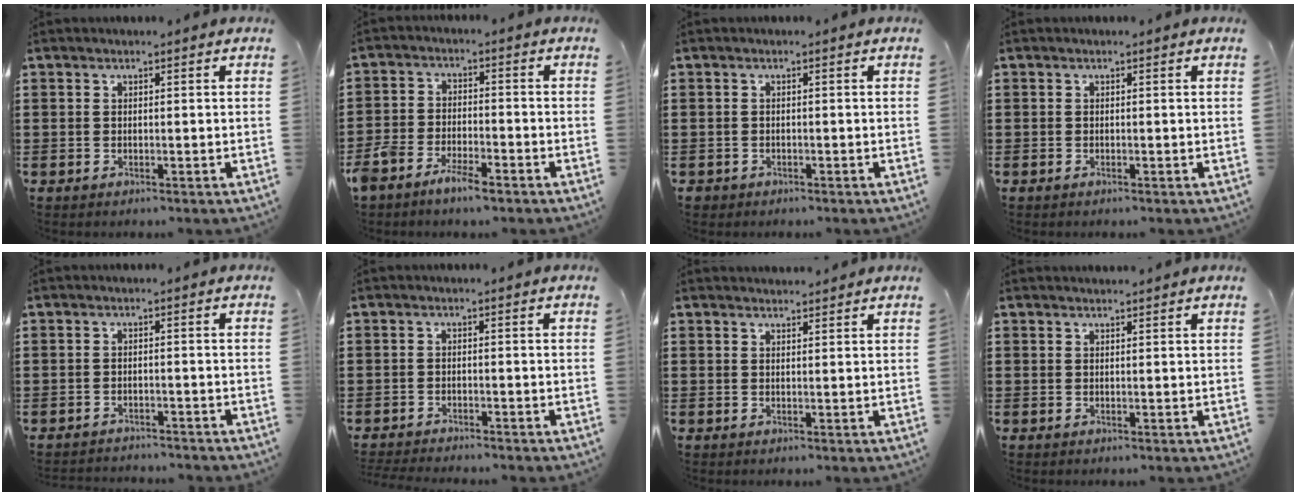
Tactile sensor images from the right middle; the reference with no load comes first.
{"total": 4.9, "force": [-4.2, 1.3, 2.0], "torque": [-0.060, -0.002, -0.089]}
{"total": 0.7, "force": [-0.6, 0.4, 0.0], "torque": [-0.002, 0.001, -0.013]}
{"total": 0.0}
{"total": 1.7, "force": [-1.7, 0.1, 0.0], "torque": [-0.006, 0.001, -0.035]}
{"total": 2.0, "force": [-2.0, 0.0, 0.1], "torque": [-0.004, -0.001, -0.042]}
{"total": 1.4, "force": [1.4, 0.0, -0.1], "torque": [-0.002, -0.001, 0.027]}
{"total": 1.2, "force": [1.2, -0.1, 0.0], "torque": [-0.002, -0.003, 0.024]}